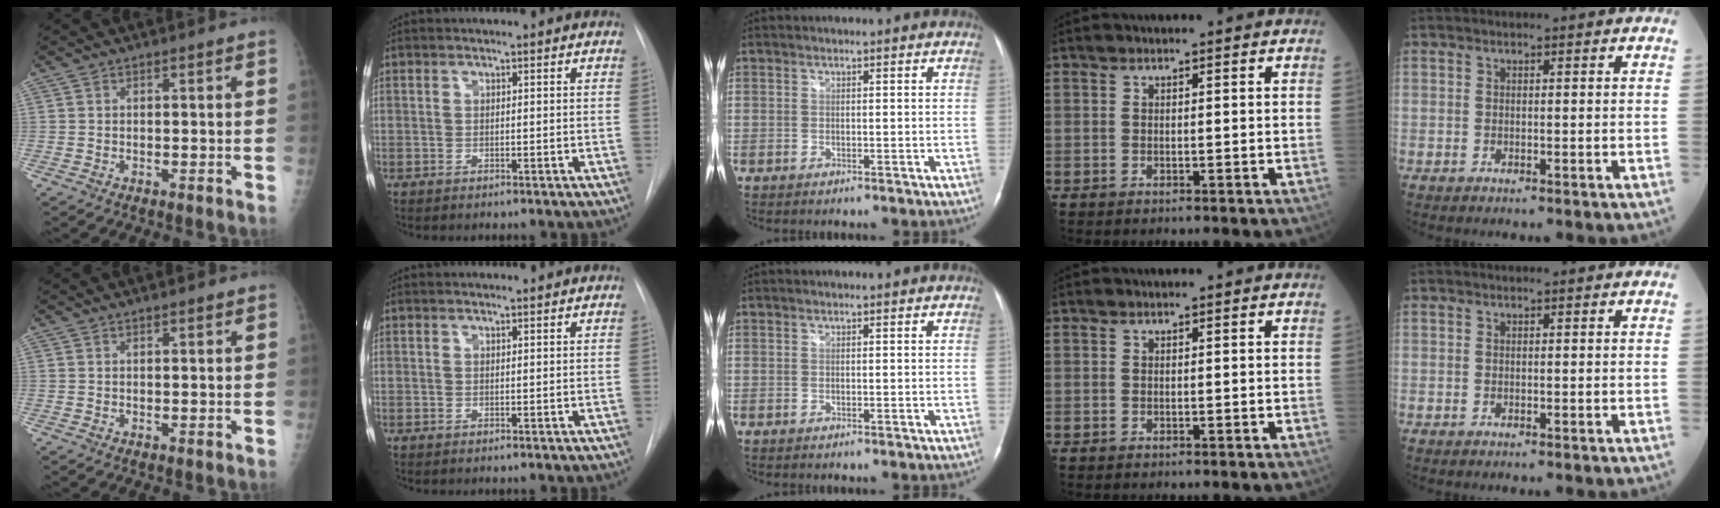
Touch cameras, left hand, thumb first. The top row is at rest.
{"thumb": {"total": 1.0, "force": [0.7, 0.3, 0.6], "torque": [-0.009, -0.002, 0.010]}, "index": {"total": 0.8, "force": [0.8, -0.1, 0.0], "torque": [-0.009, 0.002, 0.013]}}